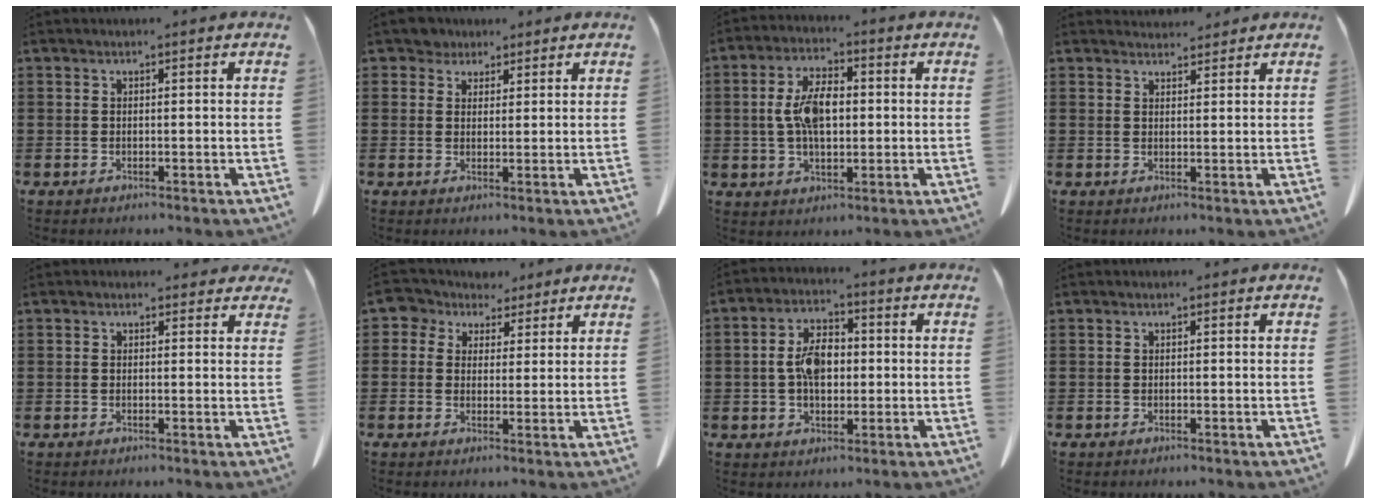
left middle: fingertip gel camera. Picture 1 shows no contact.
{"total": 2.7, "force": [2.1, 1.6, 0.4], "torque": [-0.018, 0.009, 0.041]}
{"total": 8.0, "force": [0.4, 3.9, 6.9], "torque": [-0.147, 0.011, 0.003]}
{"total": 2.3, "force": [2.3, 0.5, 0.0], "torque": [0.002, -0.007, 0.042]}
{"total": 1.2, "force": [1.0, 0.7, 0.4], "torque": [-0.002, 0.004, 0.017]}
{"total": 4.5, "force": [2.9, 3.4, 0.5], "torque": [-0.037, -0.002, 0.051]}
{"total": 6.5, "force": [0.0, 3.8, 5.3], "torque": [-0.111, 0.014, -0.004]}
{"total": 0.0}